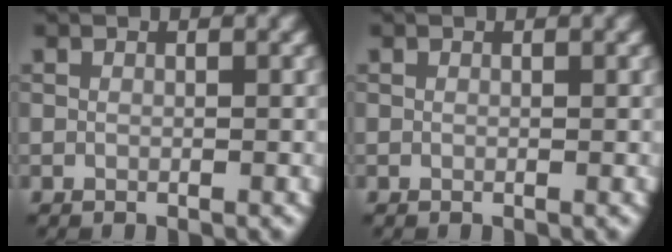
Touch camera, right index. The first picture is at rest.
{"total": 0.0}